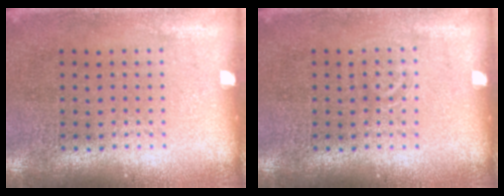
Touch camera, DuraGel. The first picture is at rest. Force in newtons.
{"total": 0.8, "press": 0.7, "slide": 0.2}